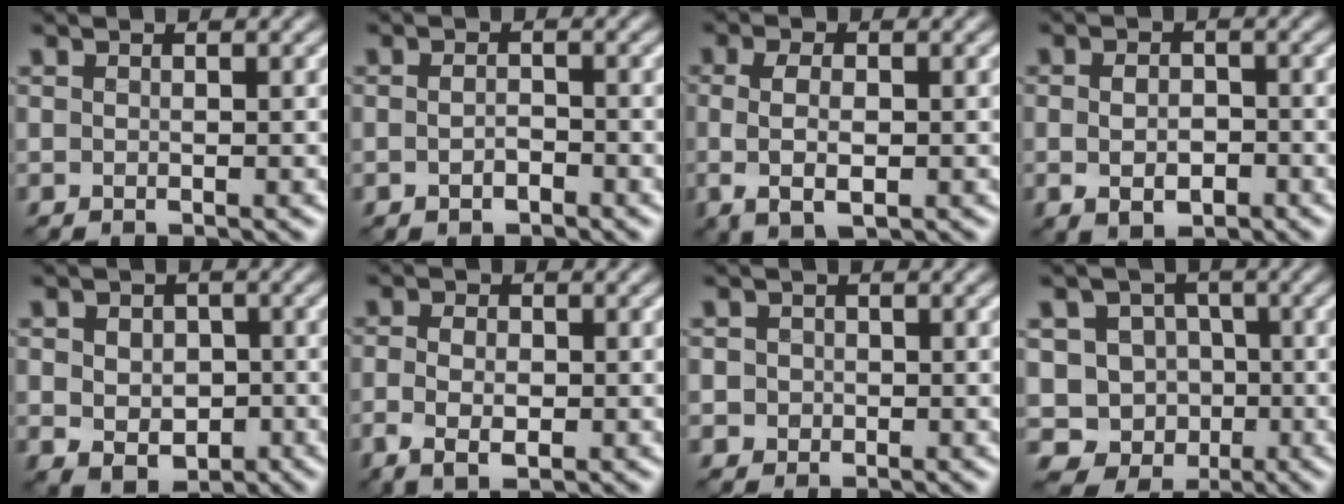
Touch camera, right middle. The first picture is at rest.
{"total": 1.0, "force": [-0.7, 0.4, 0.7], "torque": [-0.015, 0.003, -0.014]}
{"total": 3.2, "force": [-0.3, 1.6, 2.8], "torque": [-0.066, -0.003, -0.001]}
{"total": 2.7, "force": [-0.7, 1.7, 1.9], "torque": [-0.027, -0.002, -0.012]}
{"total": 4.9, "force": [-0.7, 4.0, 2.8], "torque": [-0.033, -0.010, -0.011]}
{"total": 3.0, "force": [-0.8, 1.7, 2.3], "torque": [-0.047, -0.007, -0.011]}
{"total": 1.7, "force": [0.0, 1.7, 0.4], "torque": [0.013, 0.013, -0.016]}
{"total": 6.8, "force": [-1.6, 6.4, 1.7], "torque": [0.001, 0.018, -0.054]}